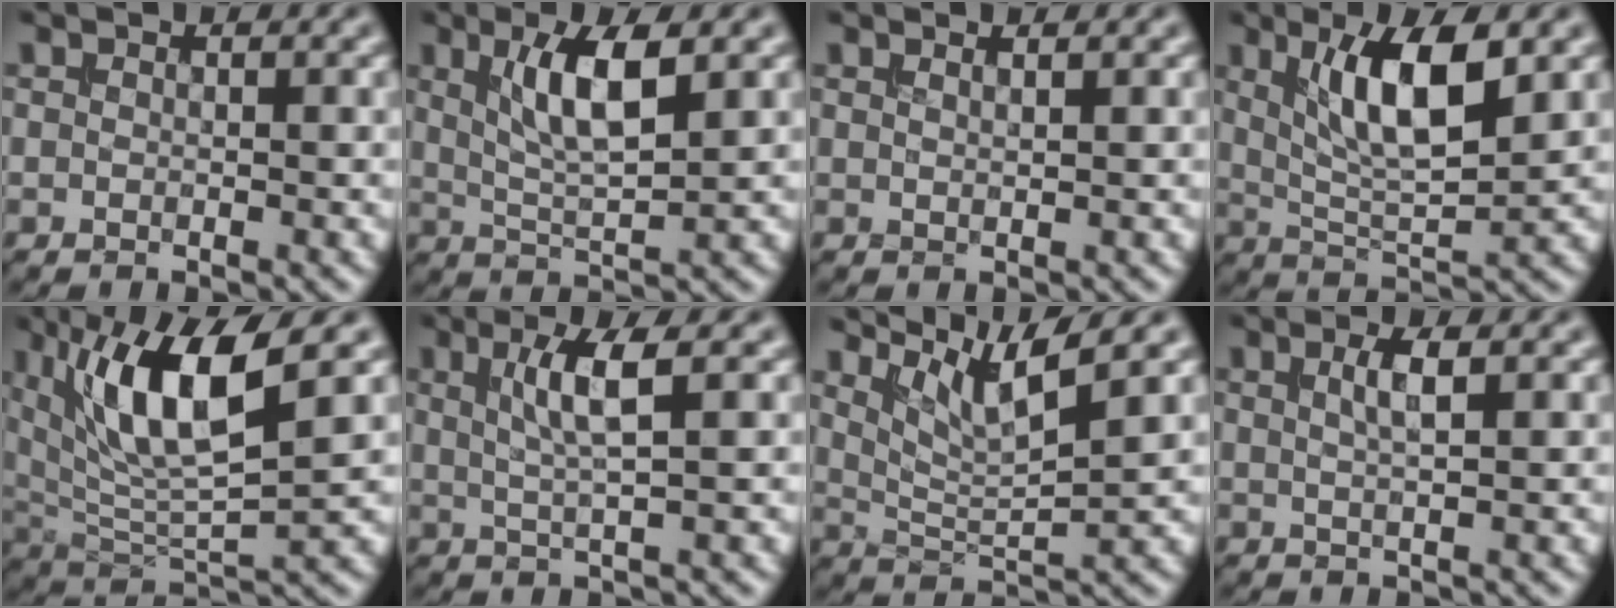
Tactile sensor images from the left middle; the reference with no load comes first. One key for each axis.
{"total": 5.4, "fx": 1.9, "fy": 1.5, "fz": 4.8, "tx": -0.091, "ty": -0.003, "tz": 0.037}
{"total": 1.0, "fx": 0.8, "fy": 0.3, "fz": 0.6, "tx": -0.003, "ty": 0.001, "tz": 0.005}
{"total": 7.3, "fx": 2.6, "fy": 2.1, "fz": 6.5, "tx": -0.112, "ty": -0.005, "tz": 0.048}
{"total": 9.0, "fx": 3.6, "fy": 2.6, "fz": 7.8, "tx": -0.146, "ty": -0.007, "tz": 0.066}
{"total": 4.0, "fx": 1.1, "fy": 0.7, "fz": 3.7, "tx": -0.067, "ty": 0.001, "tz": 0.022}
{"total": 5.4, "fx": 3.8, "fy": 0.9, "fz": 3.8, "tx": -0.069, "ty": 0.001, "tz": 0.072}
{"total": 2.2, "fx": 0.8, "fy": 0.6, "fz": 2.0, "tx": -0.033, "ty": 0.004, "tz": 0.010}